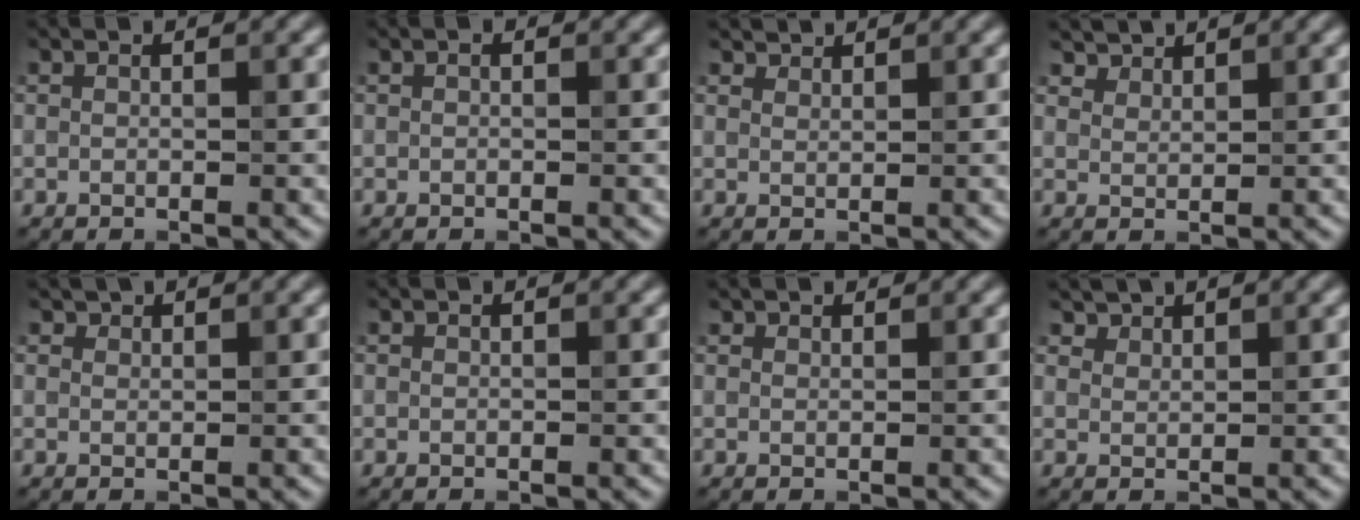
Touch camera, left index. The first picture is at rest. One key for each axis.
{"total": 0.0}
{"total": 1.9, "fx": 1.8, "fy": 0.4, "fz": 0.3, "tx": -0.009, "ty": -0.002, "tz": 0.033}
{"total": 2.6, "fx": 2.5, "fy": 0.8, "fz": 0.4, "tx": -0.015, "ty": -0.011, "tz": 0.057}
{"total": 1.0, "fx": 0.9, "fy": 0.4, "fz": 0.1, "tx": -0.002, "ty": -0.004, "tz": 0.012}
{"total": 0.0}
{"total": 1.2, "fx": 1.1, "fy": 0.3, "fz": 0.1, "tx": -0.005, "ty": -0.001, "tz": 0.016}
{"total": 2.2, "fx": 2.0, "fy": 0.8, "fz": 0.4, "tx": -0.011, "ty": -0.012, "tz": 0.050}